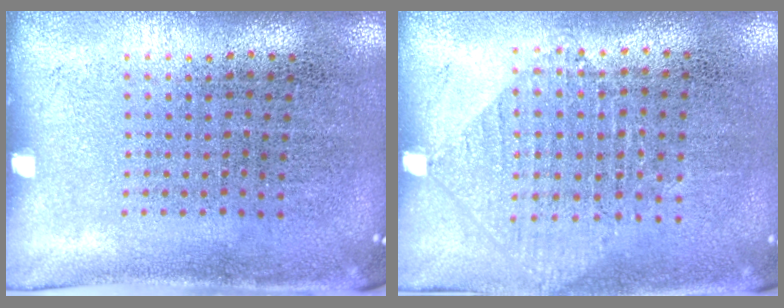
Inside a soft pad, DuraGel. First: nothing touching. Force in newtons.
{"total": 0.9, "press": 0.9, "slide": 0.2}